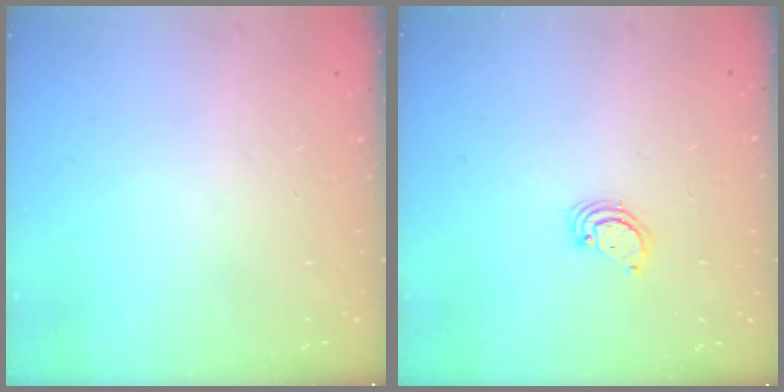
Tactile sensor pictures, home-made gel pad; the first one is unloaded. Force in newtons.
{"total": 2.3, "press": 2.3, "slide": 0.1}